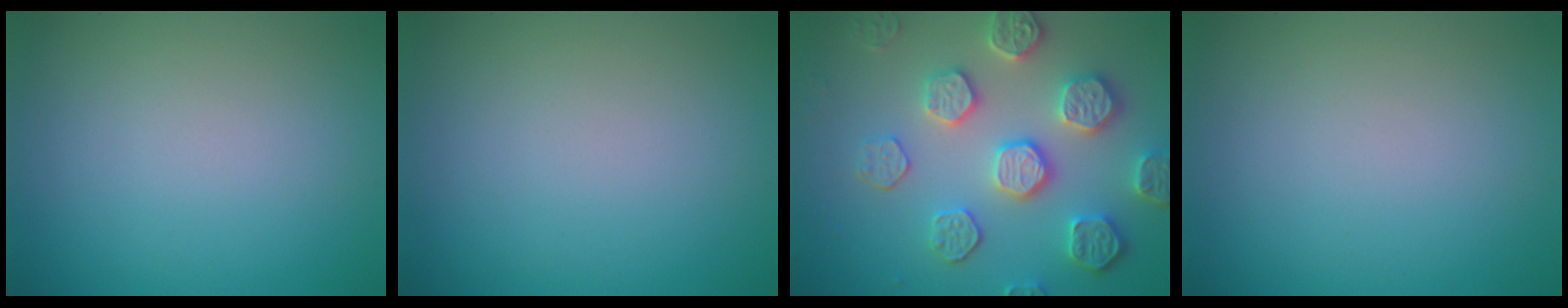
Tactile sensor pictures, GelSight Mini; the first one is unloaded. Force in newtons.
{"total": 0.0}
{"total": 5.6, "press": 5.1, "slide": 2.2}
{"total": 0.0}